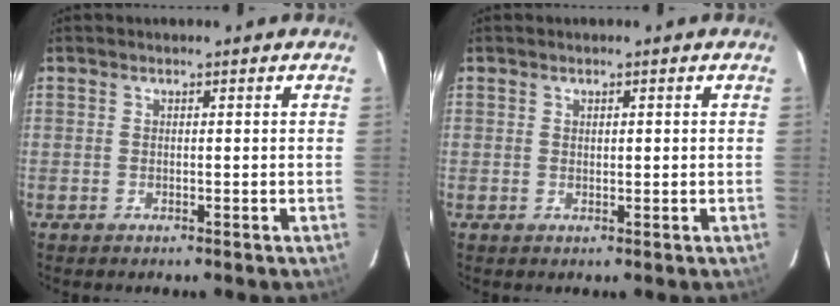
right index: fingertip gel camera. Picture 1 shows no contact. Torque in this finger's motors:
{"motor_torque": [-0.18, -0.05, -0.05, -0.01]}